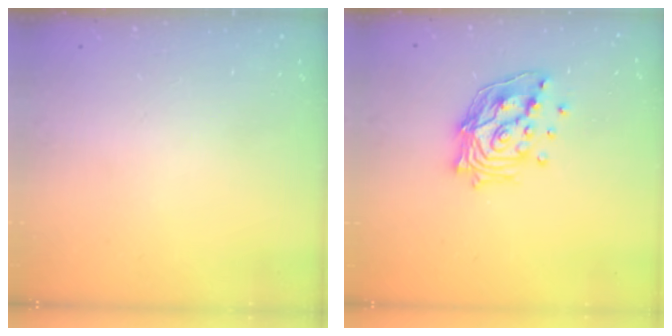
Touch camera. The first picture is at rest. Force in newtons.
{"total": 14.8, "press": 14.6, "slide": 2.2}